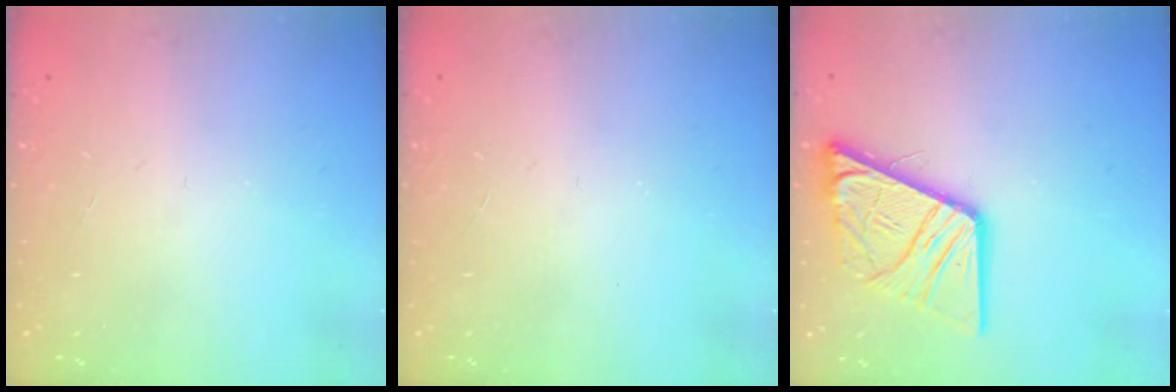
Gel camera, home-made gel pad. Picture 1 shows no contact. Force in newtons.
{"total": 0.0}
{"total": 16.5, "press": 16.4, "slide": 1.9}